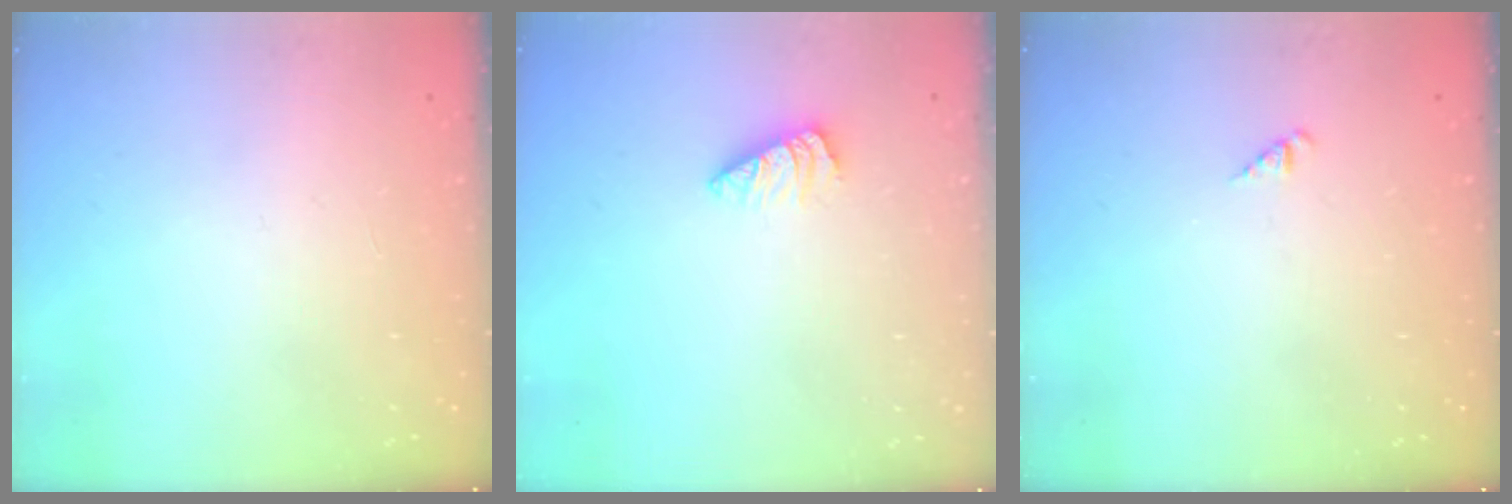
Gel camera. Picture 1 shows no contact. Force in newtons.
{"total": 1.3, "press": 1.3, "slide": 0.2}
{"total": 0.9, "press": 0.9, "slide": 0.2}